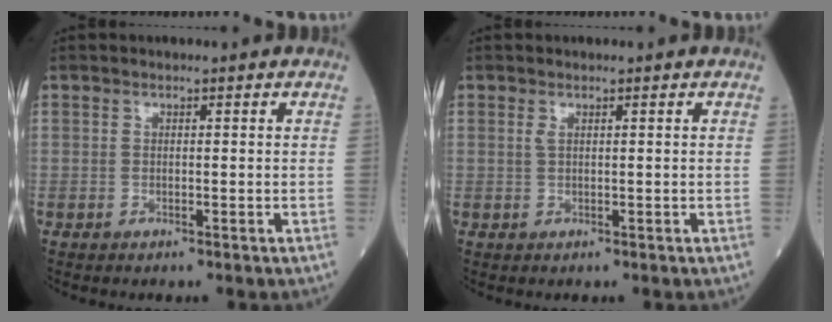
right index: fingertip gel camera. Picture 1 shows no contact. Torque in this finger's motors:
{"motor_torque": [0.20, -0.04, 0.11, 0.03]}